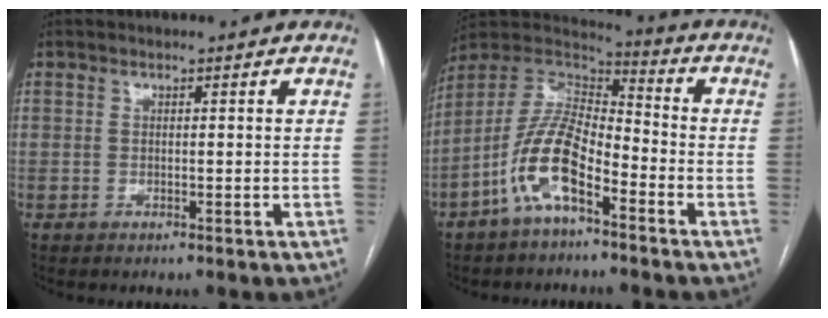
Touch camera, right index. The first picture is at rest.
{"total": 12.0, "force": [-6.0, 4.2, 9.5], "torque": [-0.202, 0.016, -0.114]}